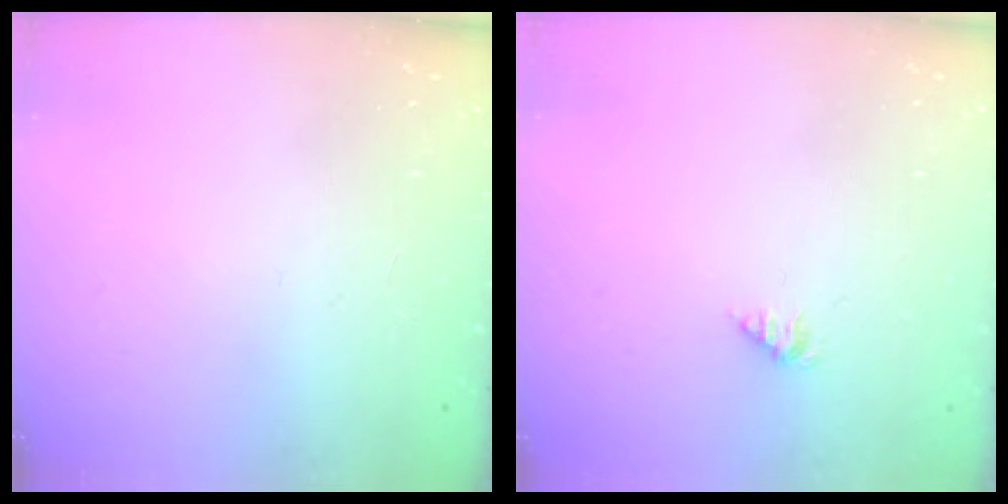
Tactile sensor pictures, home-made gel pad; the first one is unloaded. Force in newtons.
{"total": 1.2, "press": 1.2, "slide": 0.2}